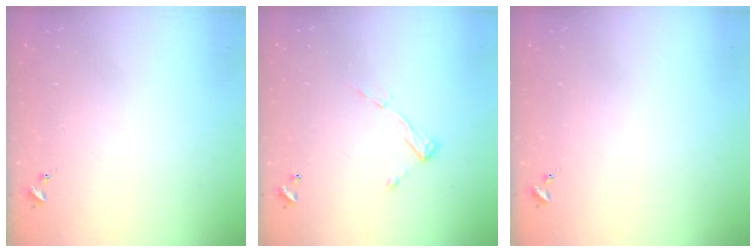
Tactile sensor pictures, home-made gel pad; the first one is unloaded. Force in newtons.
{"total": 6.5, "press": 6.4, "slide": 0.6}
{"total": 0.0}